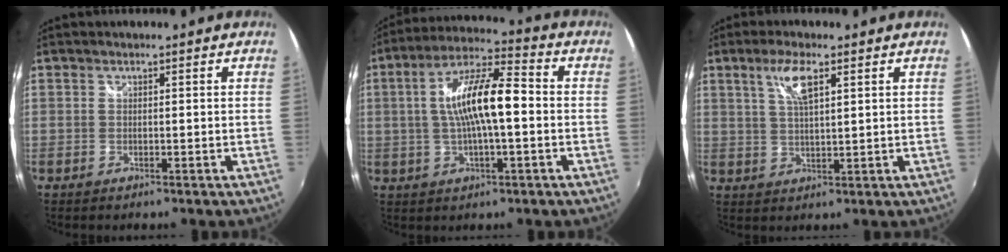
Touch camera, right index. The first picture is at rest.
{"total": 13.2, "force": [-0.1, 3.4, 12.8], "torque": [-0.235, 0.015, -0.004]}
{"total": 6.0, "force": [2.9, 1.6, 5.0], "torque": [-0.094, 0.003, 0.056]}